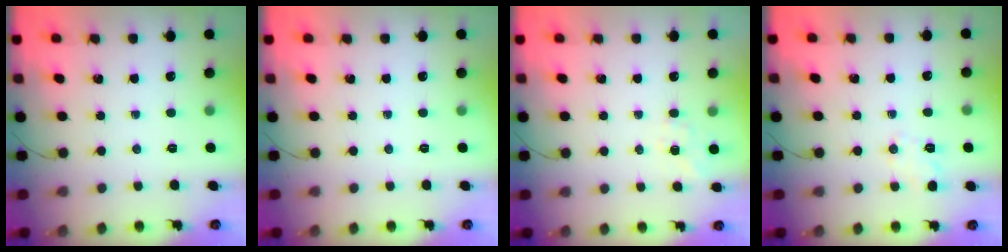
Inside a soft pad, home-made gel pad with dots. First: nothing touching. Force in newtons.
{"total": 0.0}
{"total": 2.9, "press": 2.5, "slide": 1.5}
{"total": 2.7, "press": 2.3, "slide": 1.5}